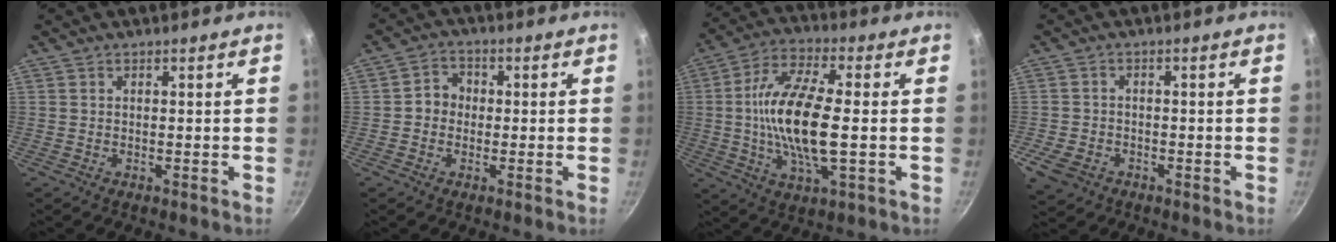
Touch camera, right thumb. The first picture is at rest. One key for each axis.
{"total": 4.3, "fx": -0.3, "fy": 3.9, "fz": 1.9, "tx": -0.004, "ty": 0.012, "tz": -0.015}
{"total": 16.4, "fx": -0.5, "fy": 5.9, "fz": 15.3, "tx": -0.300, "ty": 0.014, "tz": -0.019}
{"total": 6.6, "fx": -2.8, "fy": 4.8, "fz": 3.4, "tx": -0.075, "ty": 0.011, "tz": -0.054}